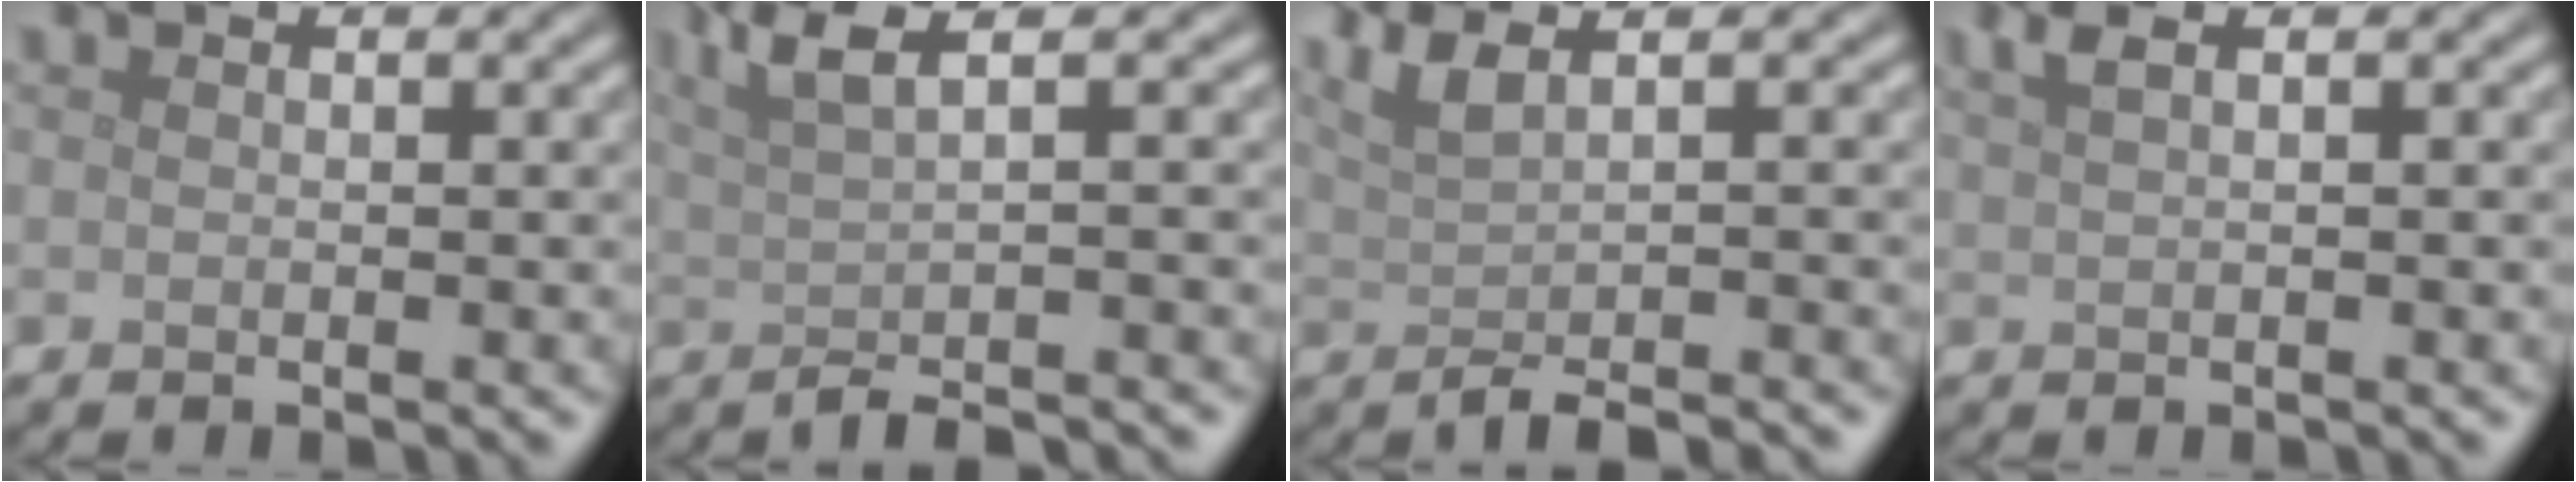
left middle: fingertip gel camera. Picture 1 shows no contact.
{"total": 5.1, "force": [0.4, 1.5, 4.9], "torque": [-0.066, 0.003, 0.003]}
{"total": 4.2, "force": [-0.2, 1.3, 3.9], "torque": [-0.056, -0.001, -0.005]}
{"total": 2.5, "force": [1.4, 0.8, 1.9], "torque": [-0.027, 0.006, 0.021]}